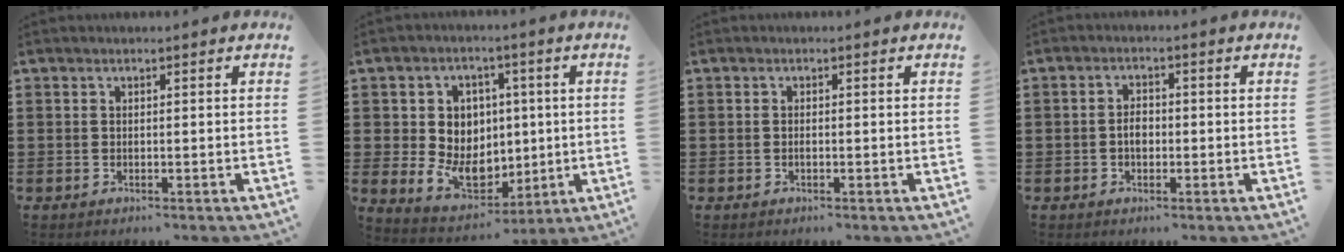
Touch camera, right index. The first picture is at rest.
{"total": 8.4, "force": [0.0, 7.3, 4.1], "torque": [-0.098, 0.005, 0.004]}
{"total": 0.7, "force": [-0.2, 0.1, 0.7], "torque": [-0.015, -0.005, -0.003]}
{"total": 2.4, "force": [-0.4, 1.5, 1.8], "torque": [-0.036, 0.003, -0.008]}